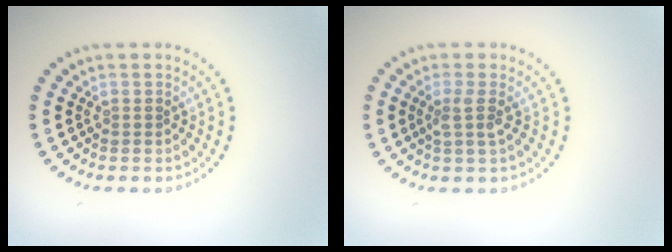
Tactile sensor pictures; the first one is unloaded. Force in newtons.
{"total": 1.6, "press": 1.2, "slide": 1.0}